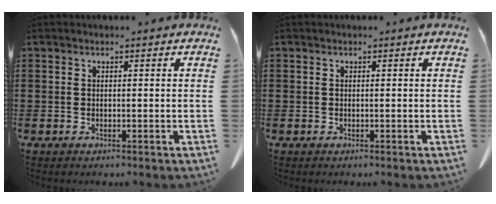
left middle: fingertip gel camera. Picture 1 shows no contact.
{"total": 0.0}